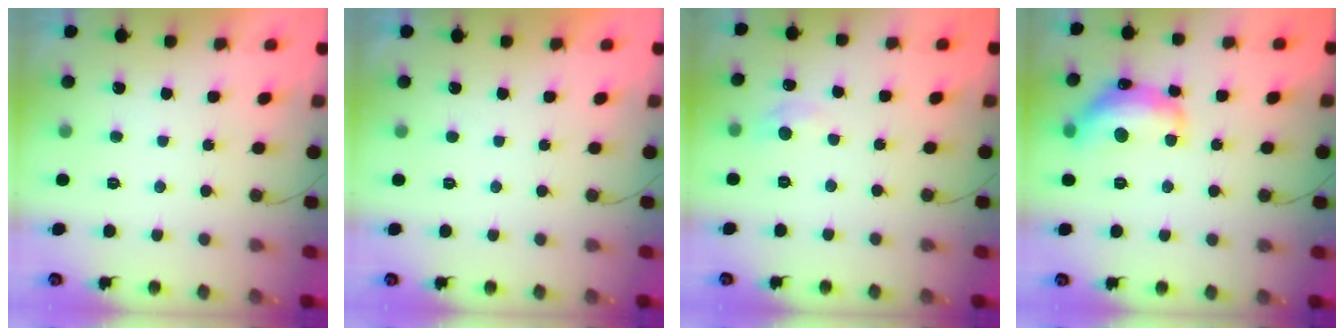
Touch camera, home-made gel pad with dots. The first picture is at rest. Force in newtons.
{"total": 0.0}
{"total": 5.6, "press": 5.6, "slide": 0.8}
{"total": 17.4, "press": 17.4, "slide": 1.1}